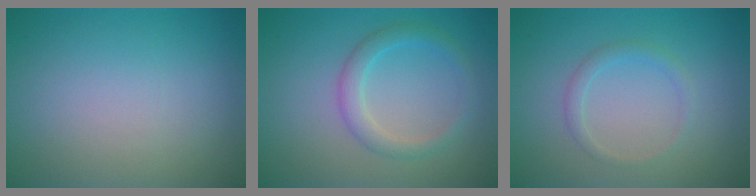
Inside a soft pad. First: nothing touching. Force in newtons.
{"total": 2.4, "press": 2.4, "slide": 0.1}
{"total": 1.3, "press": 1.3, "slide": 0.1}